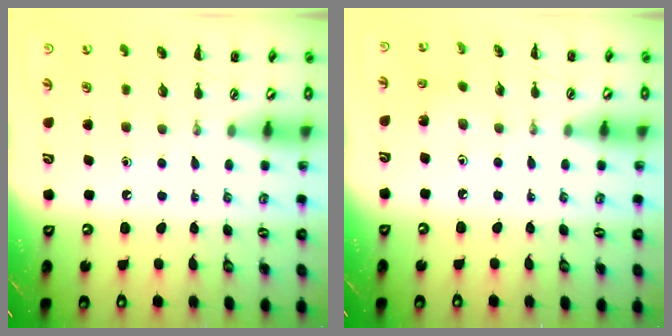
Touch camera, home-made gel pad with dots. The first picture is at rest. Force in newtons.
{"total": 1.9, "press": 1.9, "slide": 0.4}